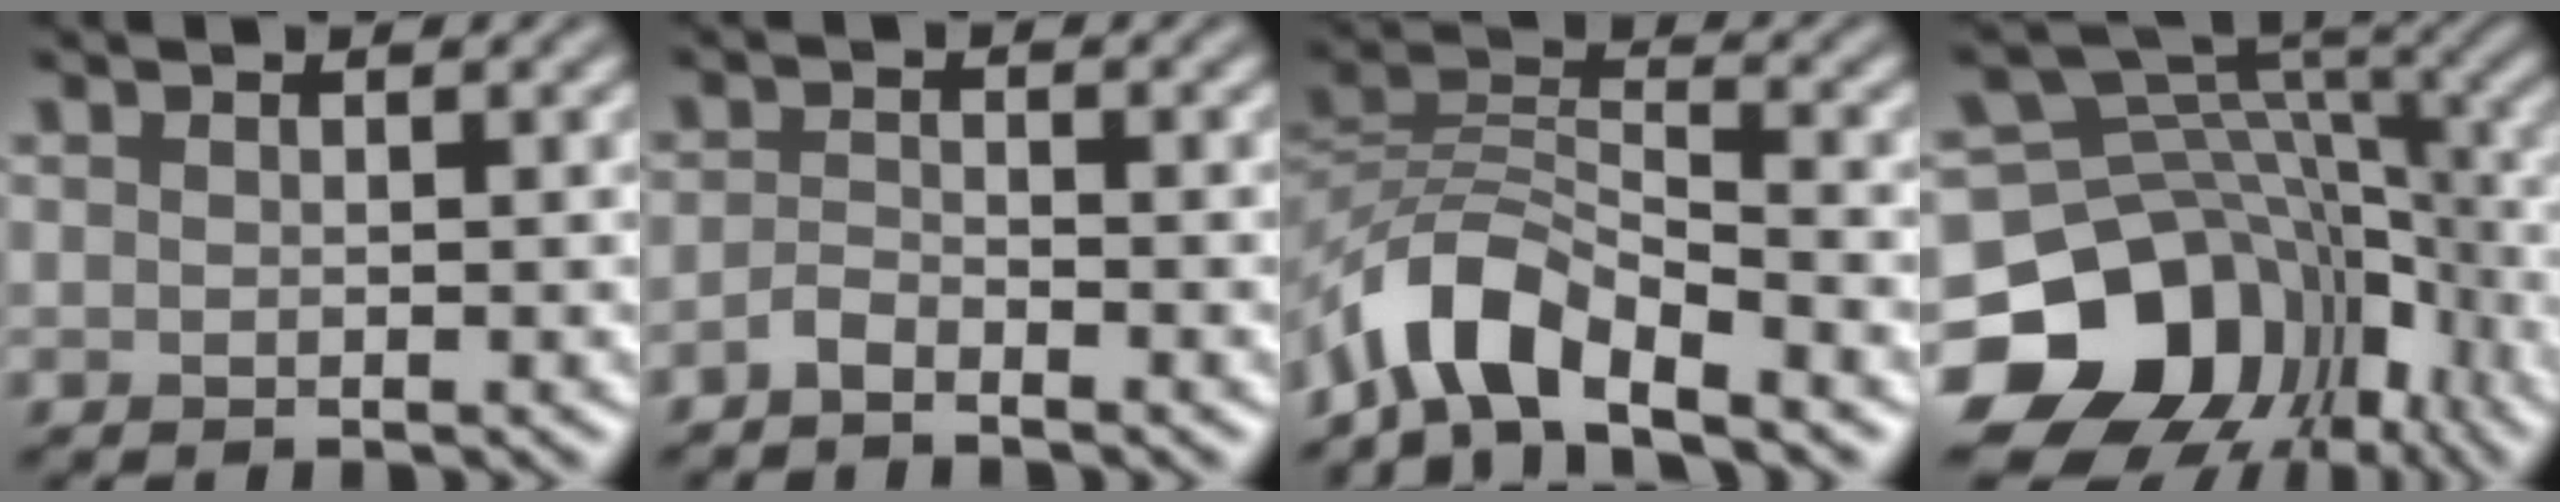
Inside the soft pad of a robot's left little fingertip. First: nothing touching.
{"total": 1.4, "force": [-1.1, 0.3, 0.6], "torque": [-0.014, 0.002, -0.027]}
{"total": 6.4, "force": [-4.9, 2.2, 3.6], "torque": [-0.057, 0.003, -0.102]}
{"total": 15.2, "force": [-7.0, 11.6, 6.8], "torque": [-0.145, 0.003, -0.110]}